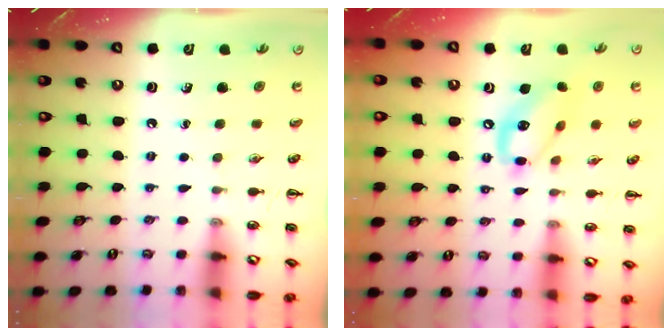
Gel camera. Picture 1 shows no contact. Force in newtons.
{"total": 12.3, "press": 12.0, "slide": 2.6}